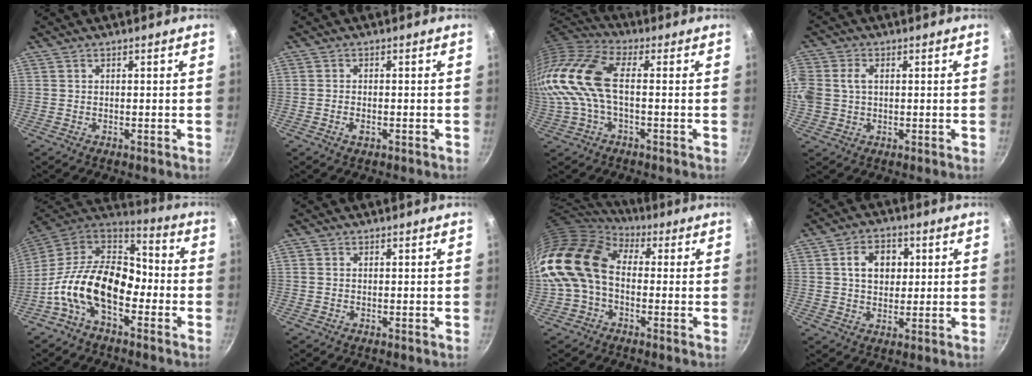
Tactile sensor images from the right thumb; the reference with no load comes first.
{"total": 1.7, "force": [-0.7, 0.8, 1.3], "torque": [-0.033, 0.002, -0.016]}
{"total": 17.6, "force": [0.3, 9.0, 15.1], "torque": [-0.331, 0.023, -0.011]}
{"total": 7.4, "force": [1.0, 5.8, 4.5], "torque": [-0.093, 0.010, 0.013]}
{"total": 18.1, "force": [-5.4, 10.8, 13.5], "torque": [-0.210, 0.052, -0.125]}
{"total": 0.6, "force": [0.1, 0.5, 0.2], "torque": [-0.005, 0.003, 0.000]}
{"total": 15.6, "force": [0.5, 11.2, 10.9], "torque": [-0.194, 0.031, -0.007]}
{"total": 7.8, "force": [1.7, 5.9, 4.8], "torque": [-0.055, 0.005, 0.024]}